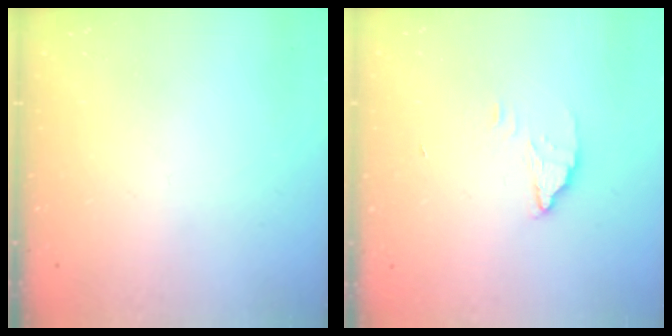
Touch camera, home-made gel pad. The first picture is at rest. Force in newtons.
{"total": 1.8, "press": 1.8, "slide": 0.1}